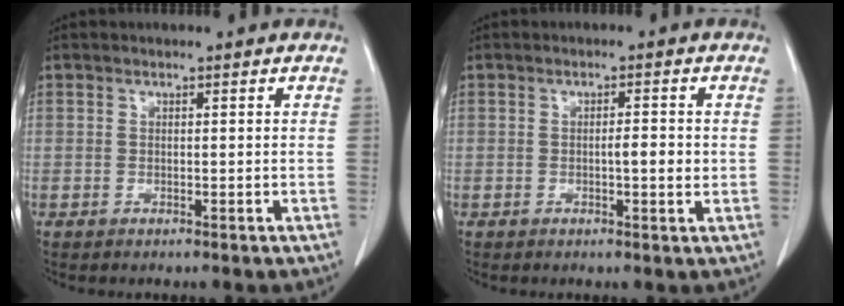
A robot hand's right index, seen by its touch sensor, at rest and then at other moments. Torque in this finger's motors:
{"motor_torque": [0.43, -0.25, 0.30, 0.06]}